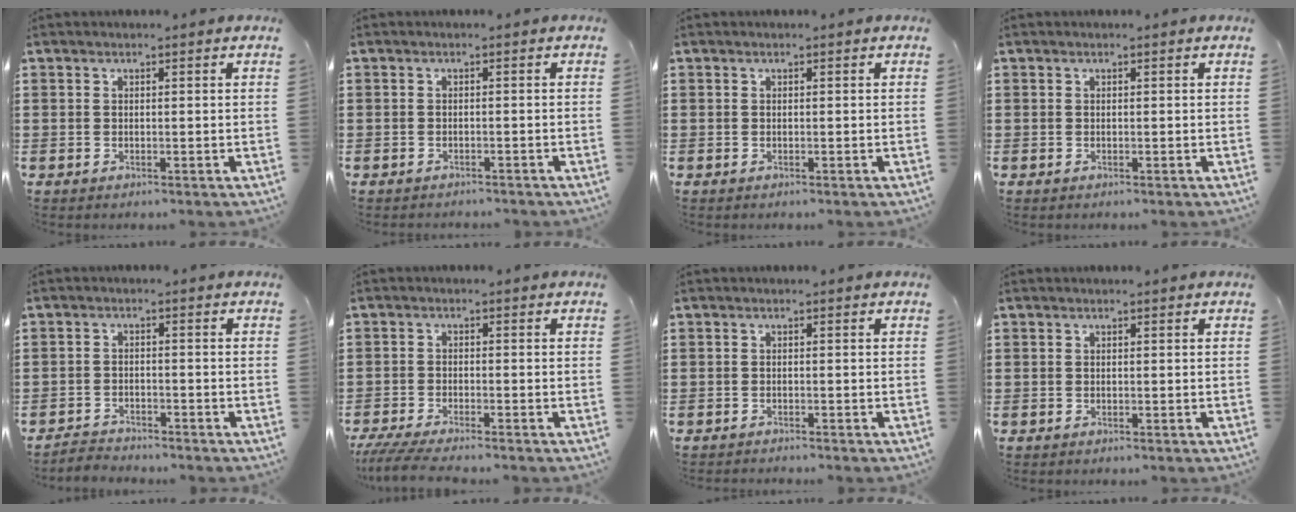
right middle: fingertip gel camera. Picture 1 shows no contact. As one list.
[{"total": 0.8, "force": [-0.8, 0.1, 0.0], "torque": [-0.003, -0.001, -0.017]}, {"total": 0.0}, {"total": 0.0}, {"total": 2.6, "force": [-2.6, 0.3, -0.1], "torque": [-0.005, 0.000, -0.057]}, {"total": 3.7, "force": [-3.3, 0.1, 1.7], "torque": [-0.049, -0.015, -0.069]}, {"total": 0.7, "force": [-0.7, -0.1, 0.1], "torque": [-0.004, -0.004, -0.013]}, {"total": 0.0}]